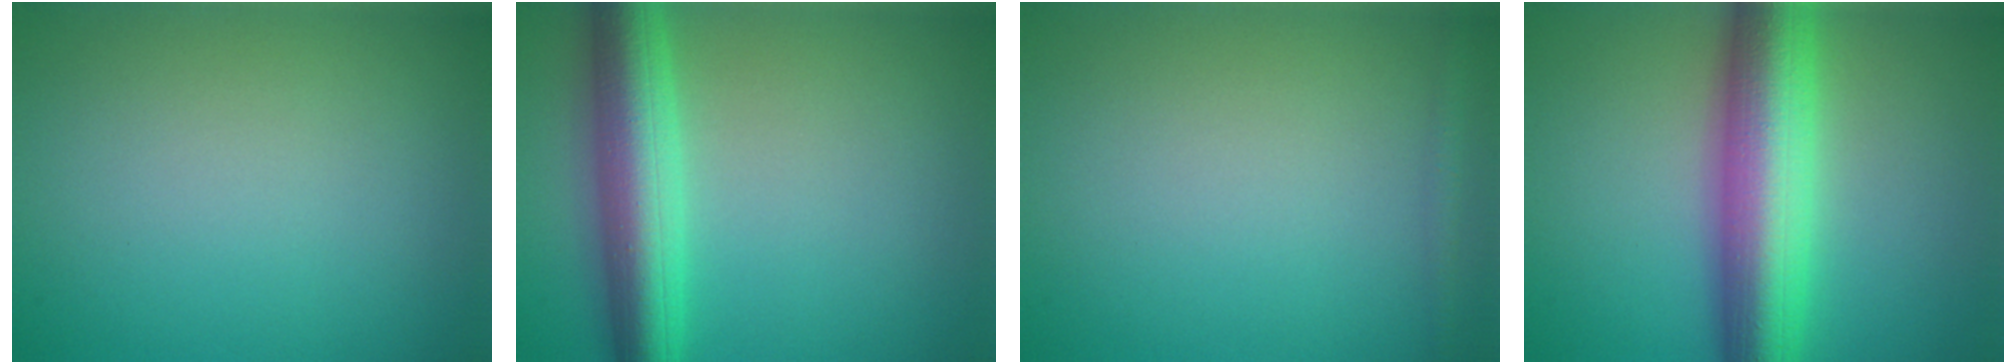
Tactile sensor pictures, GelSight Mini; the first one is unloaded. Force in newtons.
{"total": 6.8, "press": 6.8, "slide": 0.1}
{"total": 1.0, "press": 1.0, "slide": 0.1}
{"total": 9.9, "press": 9.9, "slide": 0.2}